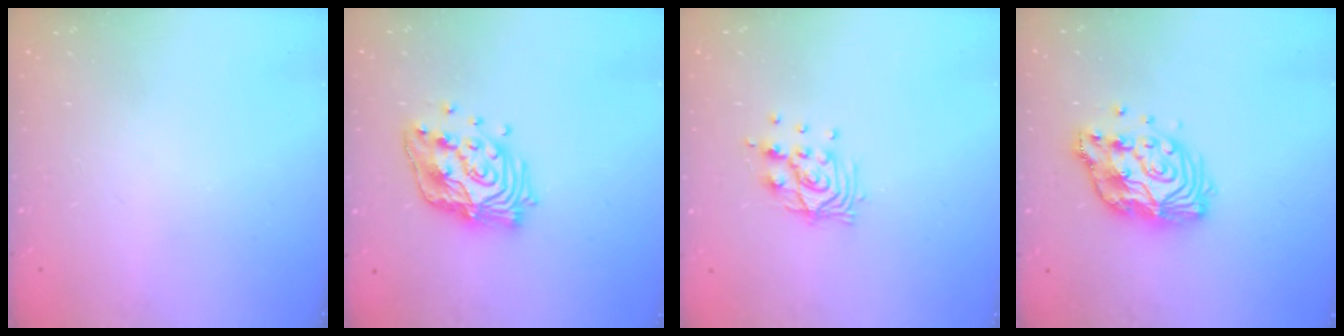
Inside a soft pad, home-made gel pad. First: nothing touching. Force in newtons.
{"total": 16.7, "press": 16.7, "slide": 1.4}
{"total": 10.3, "press": 10.3, "slide": 0.9}
{"total": 13.5, "press": 13.4, "slide": 1.2}